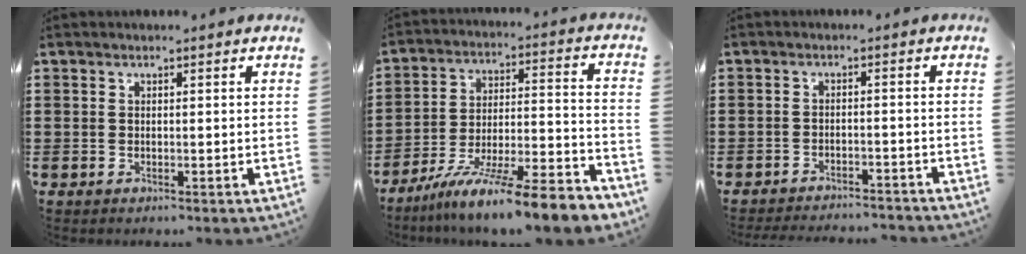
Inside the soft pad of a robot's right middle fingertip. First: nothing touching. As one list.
[{"total": 11.2, "force": [-9.4, -0.7, 6.0], "torque": [-0.093, 0.004, -0.179]}, {"total": 3.1, "force": [-3.1, 0.2, -0.2], "torque": [-0.001, 0.003, -0.067]}]